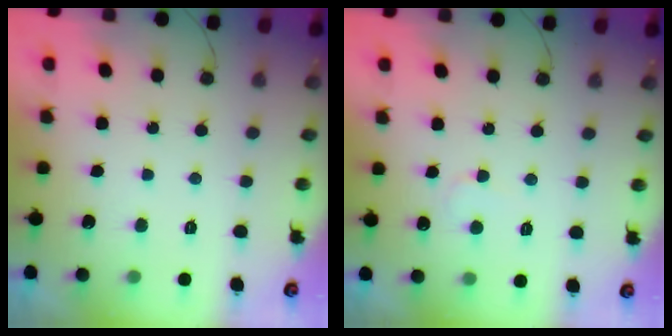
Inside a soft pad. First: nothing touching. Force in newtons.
{"total": 2.7, "press": 2.7, "slide": 0.2}